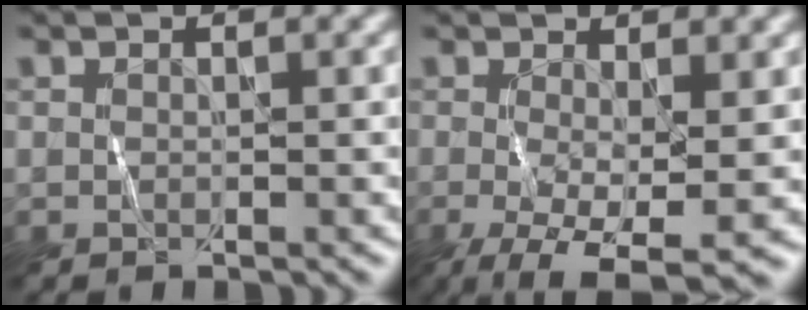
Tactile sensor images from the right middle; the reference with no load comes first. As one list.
[{"total": 7.0, "force": [-2.7, 2.4, 6.0], "torque": [-0.122, -0.019, -0.039]}]